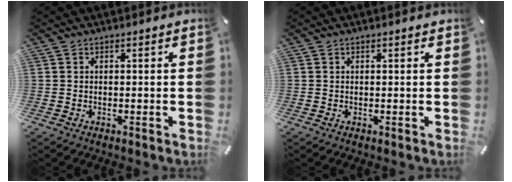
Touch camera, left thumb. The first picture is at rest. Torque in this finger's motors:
{"motor_torque": [-0.38, -0.04, -0.17, -0.03, 0.00]}